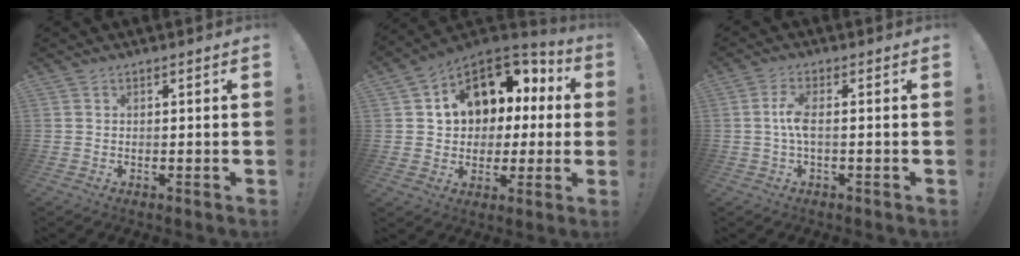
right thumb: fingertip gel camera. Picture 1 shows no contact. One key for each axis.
{"total": 13.5, "fx": 4.9, "fy": 10.8, "fz": 6.4, "tx": -0.082, "ty": -0.031, "tz": 0.104}
{"total": 5.1, "fx": -0.4, "fy": 1.3, "fz": 5.0, "tx": -0.102, "ty": -0.004, "tz": -0.010}